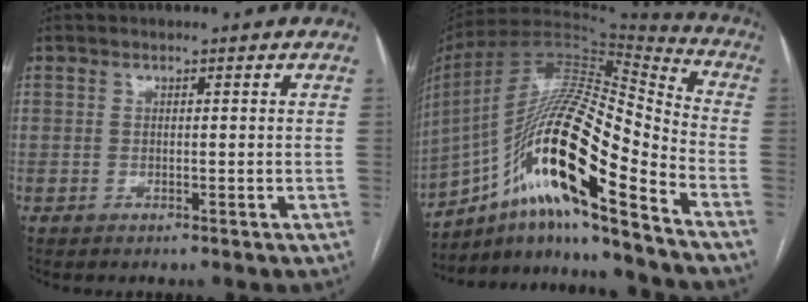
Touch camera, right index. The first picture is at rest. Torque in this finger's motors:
{"motor_torque": [0.78, -0.19, 0.34, 0.08]}